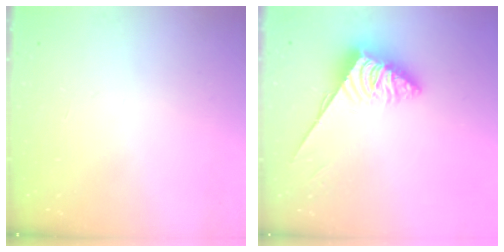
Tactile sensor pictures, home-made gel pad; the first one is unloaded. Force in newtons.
{"total": 3.6, "press": 3.6, "slide": 0.6}